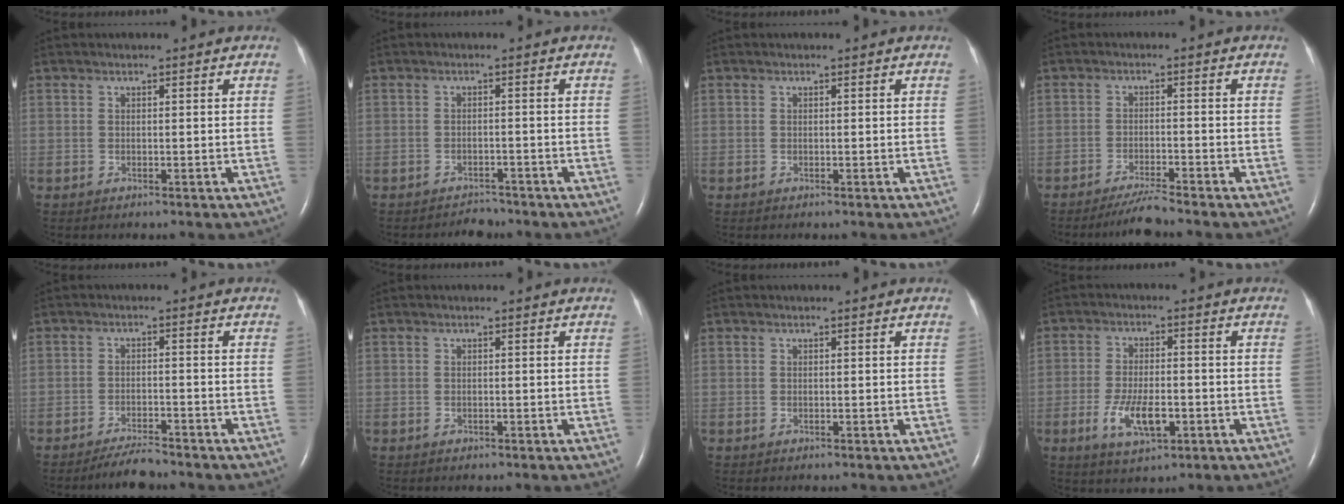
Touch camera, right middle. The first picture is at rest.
{"total": 2.2, "force": [-2.1, 0.6, -0.3], "torque": [-0.001, -0.005, -0.029]}
{"total": 0.0}
{"total": 3.7, "force": [-3.4, -0.8, 1.3], "torque": [-0.031, -0.017, -0.064]}
{"total": 4.0, "force": [-3.7, 0.3, 1.4], "torque": [-0.031, -0.014, -0.065]}
{"total": 0.0}
{"total": 0.0}
{"total": 7.0, "force": [-2.5, 2.6, 6.1], "torque": [-0.122, -0.007, -0.039]}